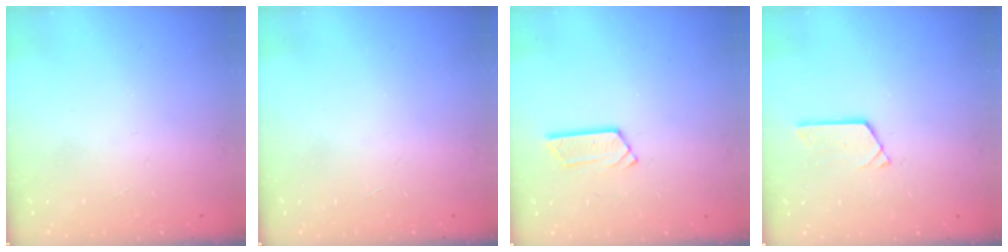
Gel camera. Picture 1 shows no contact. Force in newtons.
{"total": 0.0}
{"total": 4.7, "press": 4.7, "slide": 0.4}
{"total": 3.0, "press": 3.0, "slide": 0.2}